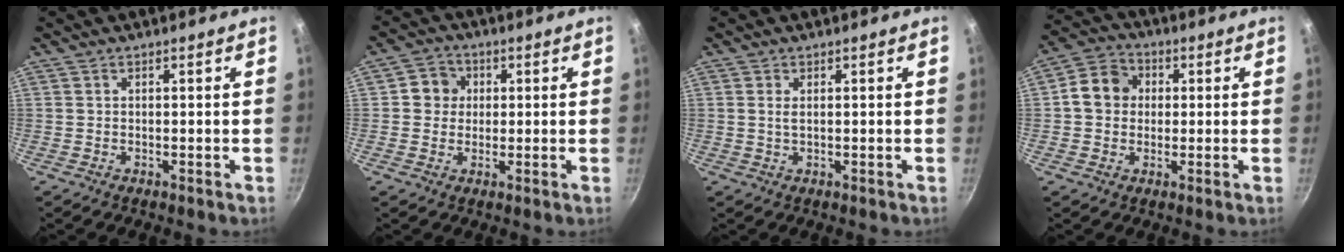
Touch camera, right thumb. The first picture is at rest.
{"total": 5.1, "force": [0.9, 4.8, 1.6], "torque": [0.006, 0.006, 0.003]}
{"total": 1.5, "force": [0.4, 0.7, 1.2], "torque": [-0.025, 0.000, 0.007]}
{"total": 8.0, "force": [0.7, 7.0, 3.9], "torque": [-0.039, 0.015, -0.006]}